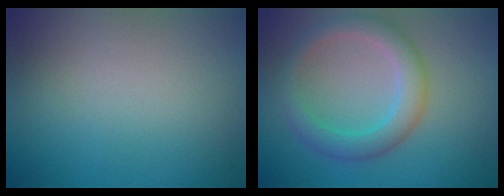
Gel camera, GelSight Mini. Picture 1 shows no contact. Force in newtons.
{"total": 3.5, "press": 3.5, "slide": 0.0}